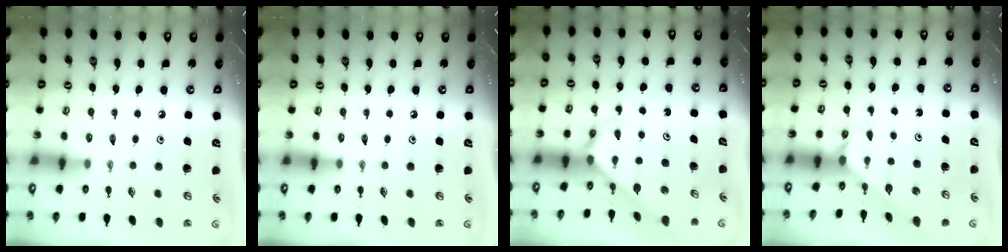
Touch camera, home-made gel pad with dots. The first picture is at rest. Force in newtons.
{"total": 0.0}
{"total": 2.1, "press": 2.1, "slide": 0.1}
{"total": 3.7, "press": 3.6, "slide": 0.4}